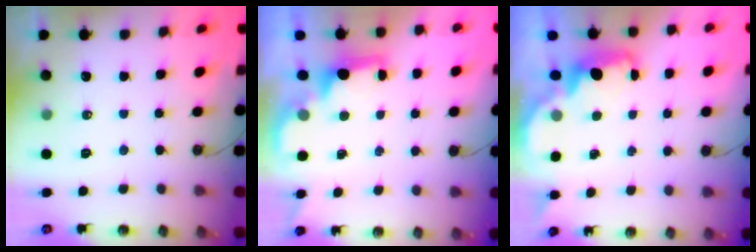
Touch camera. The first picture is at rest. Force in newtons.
{"total": 2.1, "press": 1.9, "slide": 0.8}
{"total": 2.1, "press": 2.0, "slide": 0.7}